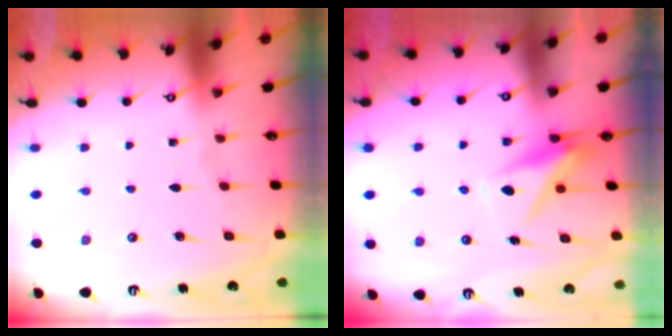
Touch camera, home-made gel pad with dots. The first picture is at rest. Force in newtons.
{"total": 8.1, "press": 8.0, "slide": 1.2}